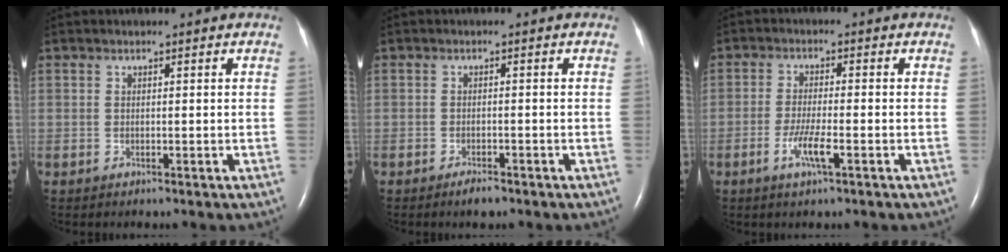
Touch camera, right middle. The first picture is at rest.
{"total": 1.9, "force": [-1.5, 0.5, 1.1], "torque": [-0.026, -0.002, -0.023]}
{"total": 4.3, "force": [-1.9, 0.3, 3.8], "torque": [-0.080, -0.006, -0.036]}